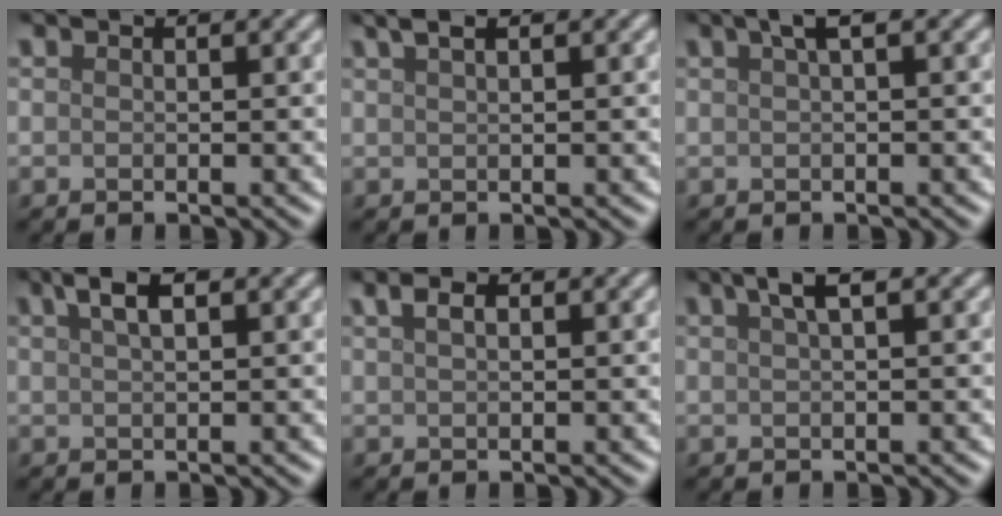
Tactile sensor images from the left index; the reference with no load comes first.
{"total": 2.0, "force": [1.3, 0.6, 1.5], "torque": [-0.020, 0.005, 0.020]}
{"total": 2.0, "force": [1.0, 0.4, 1.7], "torque": [-0.026, 0.010, 0.016]}
{"total": 2.9, "force": [1.6, 0.9, 2.2], "torque": [-0.033, 0.008, 0.027]}
{"total": 1.9, "force": [1.0, 0.8, 1.4], "torque": [-0.024, 0.006, 0.017]}
{"total": 2.3, "force": [1.2, 0.6, 1.9], "torque": [-0.025, 0.008, 0.019]}